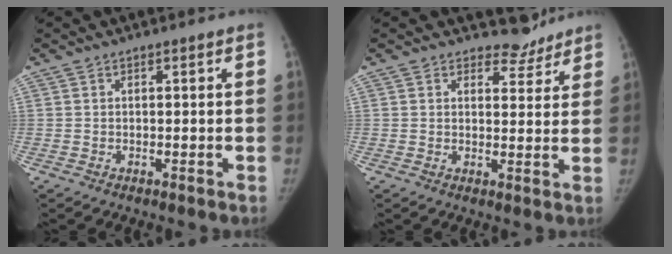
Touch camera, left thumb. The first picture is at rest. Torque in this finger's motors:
{"motor_torque": [0.07, -0.01, 0.47, -0.43, 0.05]}